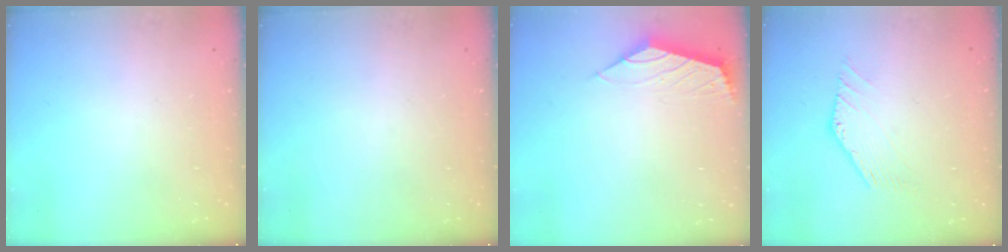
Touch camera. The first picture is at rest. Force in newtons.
{"total": 0.0}
{"total": 2.1, "press": 2.0, "slide": 0.6}
{"total": 0.0}